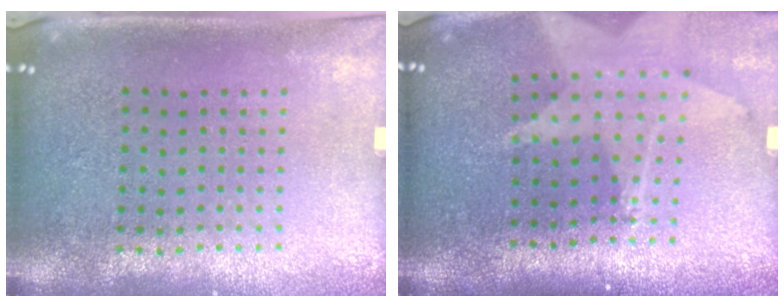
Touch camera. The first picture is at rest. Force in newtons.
{"total": 1.8, "press": 1.5, "slide": 1.0}